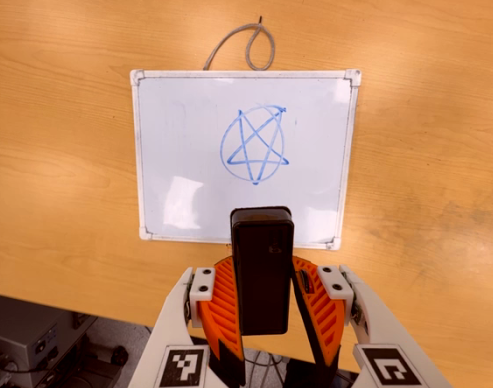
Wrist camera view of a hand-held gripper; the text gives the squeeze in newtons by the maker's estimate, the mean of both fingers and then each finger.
{"total": 4.9, "left": 4.8, "right": 5.0}